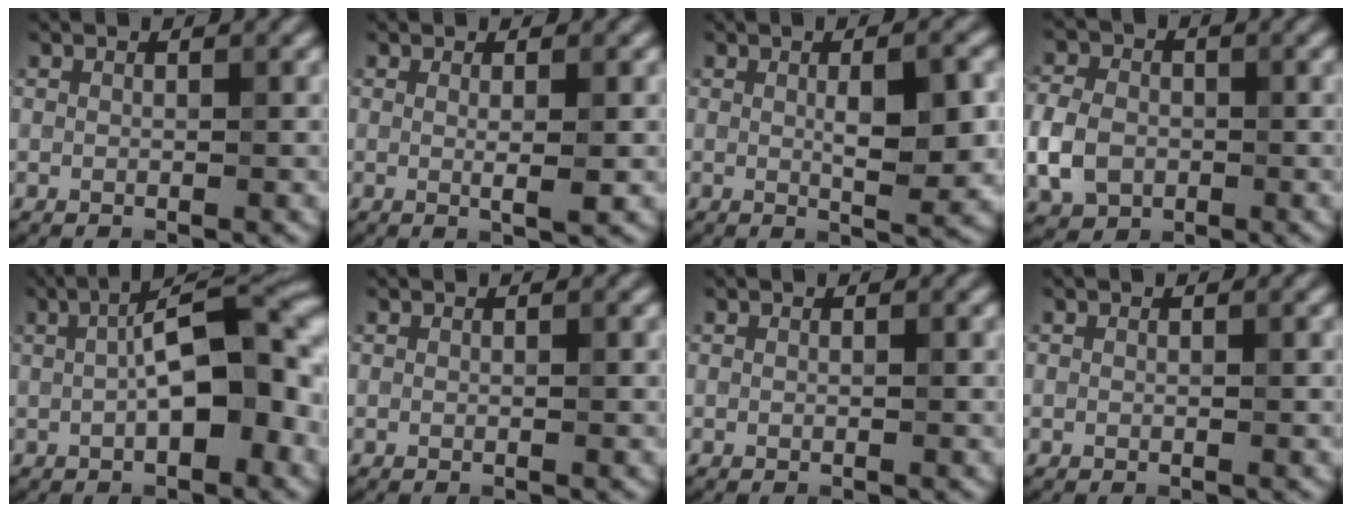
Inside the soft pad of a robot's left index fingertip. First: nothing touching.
{"total": 1.8, "force": [0.2, 0.4, 1.7], "torque": [-0.025, -0.003, -0.001]}
{"total": 4.5, "force": [0.3, 1.1, 4.3], "torque": [-0.070, -0.002, 0.008]}
{"total": 4.9, "force": [-1.1, 3.9, 2.7], "torque": [-0.061, -0.002, -0.030]}
{"total": 9.1, "force": [-0.1, 3.4, 8.5], "torque": [-0.118, 0.010, -0.008]}
{"total": 0.0}
{"total": 0.0}
{"total": 0.0}